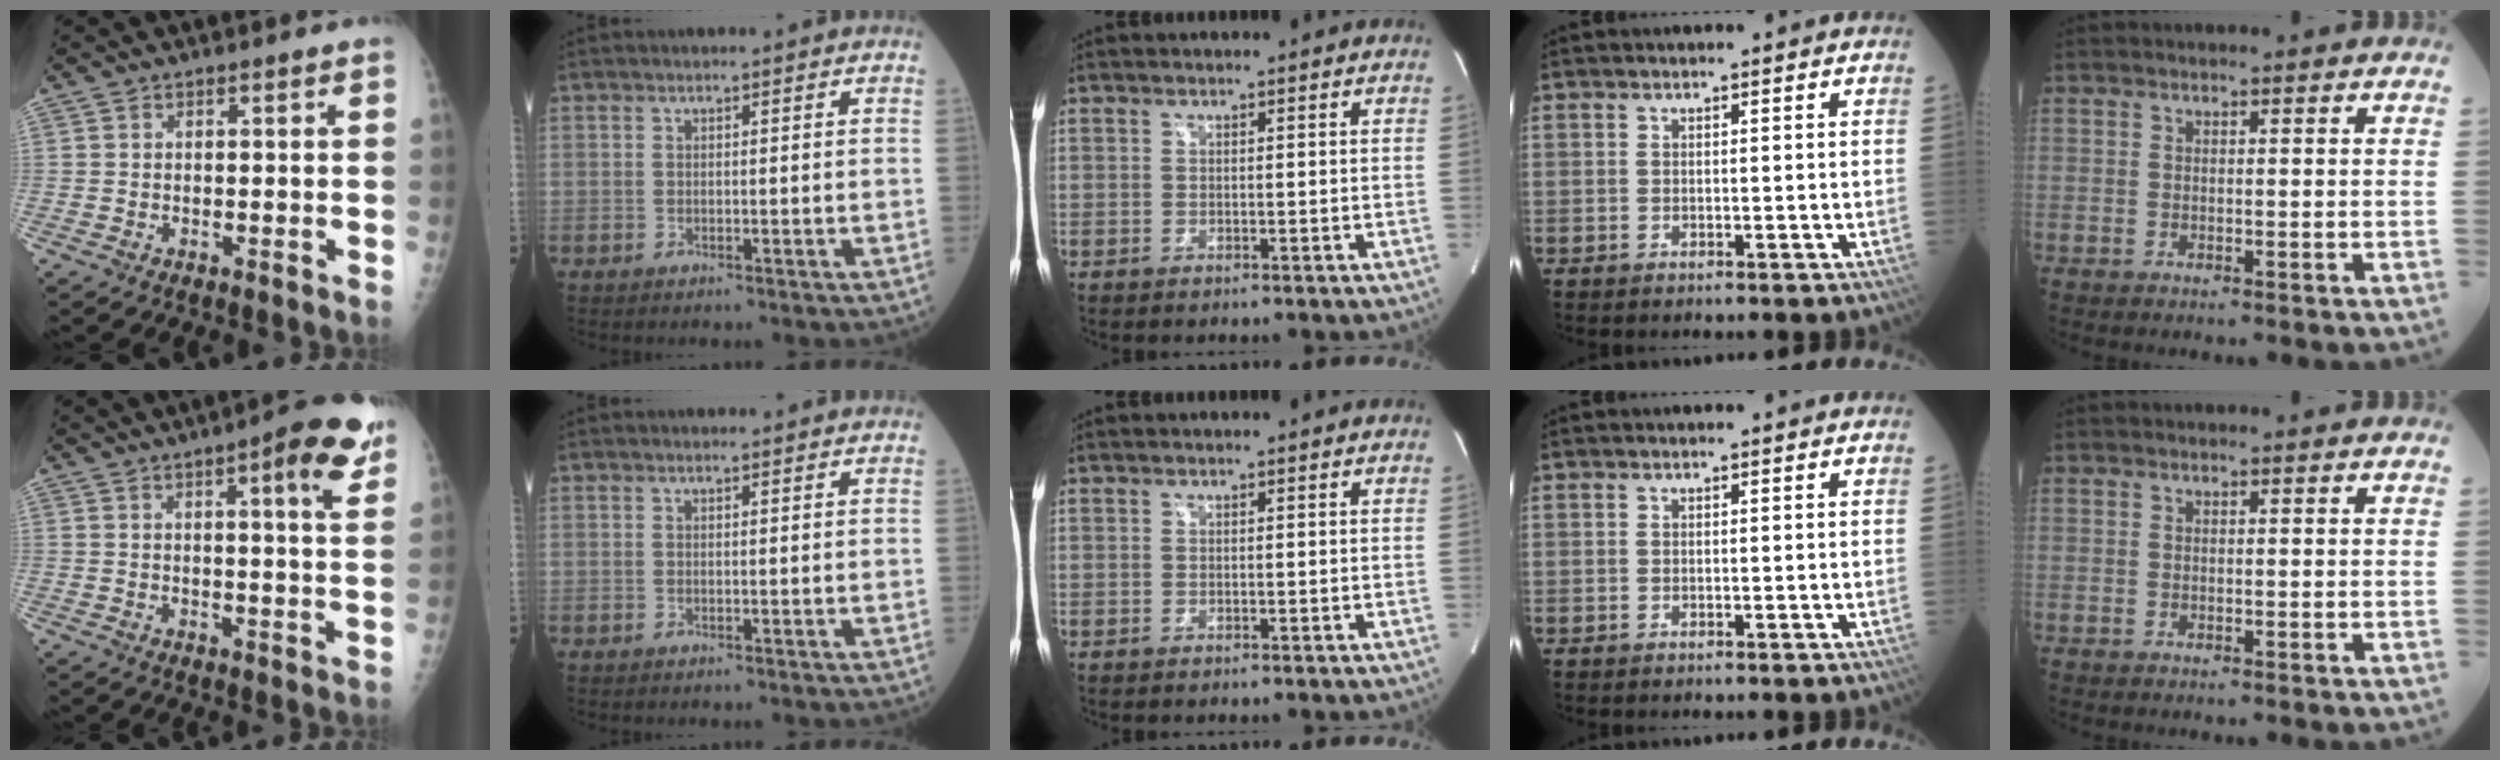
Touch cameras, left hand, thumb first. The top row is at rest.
{"thumb": {"total": 10.2, "force": [5.5, 1.9, 8.4], "torque": [-0.092, -0.021, 0.063]}, "index": {"total": 1.5, "force": [1.4, 0.2, 0.3], "torque": [-0.013, 0.006, 0.016]}}